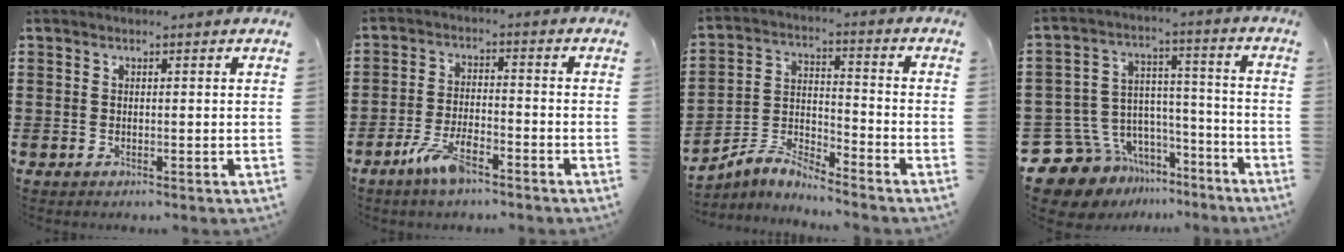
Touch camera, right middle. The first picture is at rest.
{"total": 6.0, "force": [-4.1, 1.8, 4.0], "torque": [-0.089, 0.002, -0.079]}
{"total": 5.1, "force": [-4.8, 0.8, 1.5], "torque": [-0.050, -0.009, -0.102]}
{"total": 9.9, "force": [-7.9, 5.8, 1.0], "torque": [-0.054, 0.004, -0.149]}